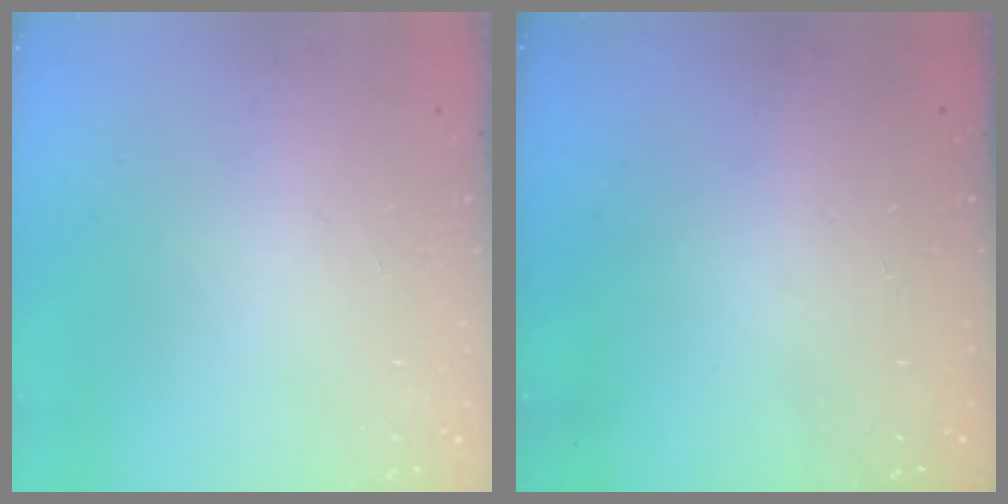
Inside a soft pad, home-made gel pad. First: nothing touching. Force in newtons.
{"total": 0.0}